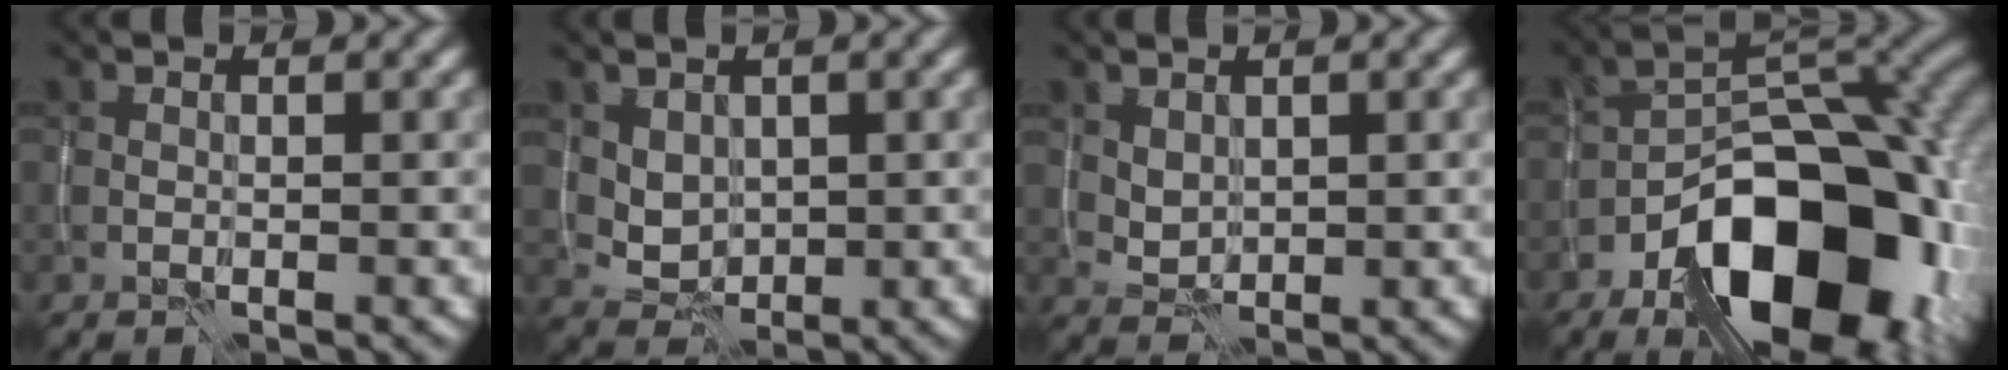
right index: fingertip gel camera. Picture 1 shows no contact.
{"total": 2.4, "force": [0.8, 2.0, 1.2], "torque": [-0.026, -0.007, 0.020]}
{"total": 1.6, "force": [0.9, 1.1, 0.8], "torque": [-0.019, -0.006, 0.023]}
{"total": 15.0, "force": [-7.5, 7.7, 10.4], "torque": [-0.135, -0.003, -0.125]}